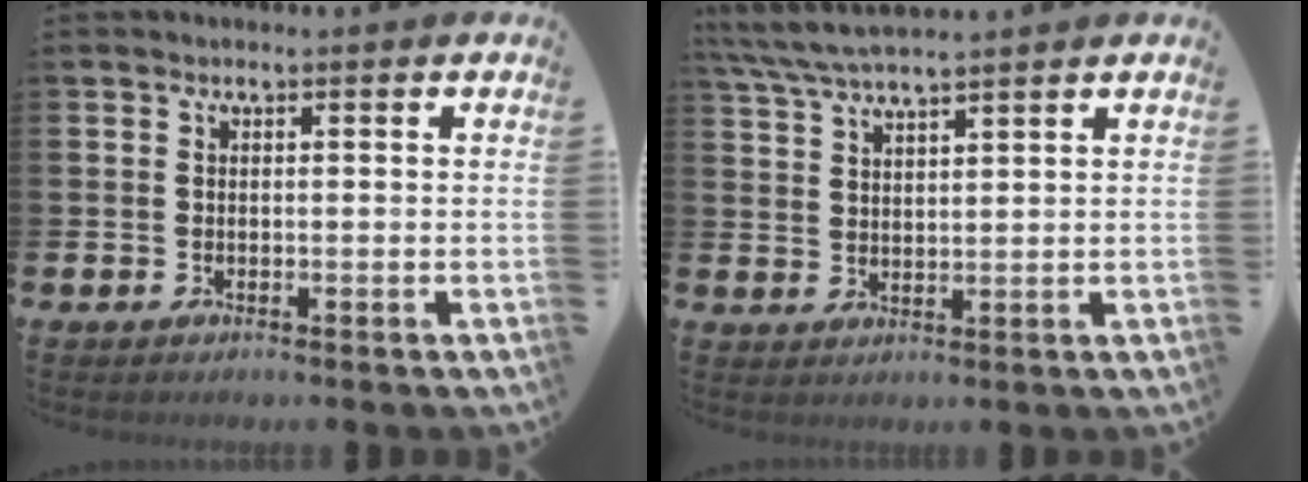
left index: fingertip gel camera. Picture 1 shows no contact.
{"total": 5.2, "force": [4.8, 0.2, 1.8], "torque": [-0.055, -0.015, 0.089]}